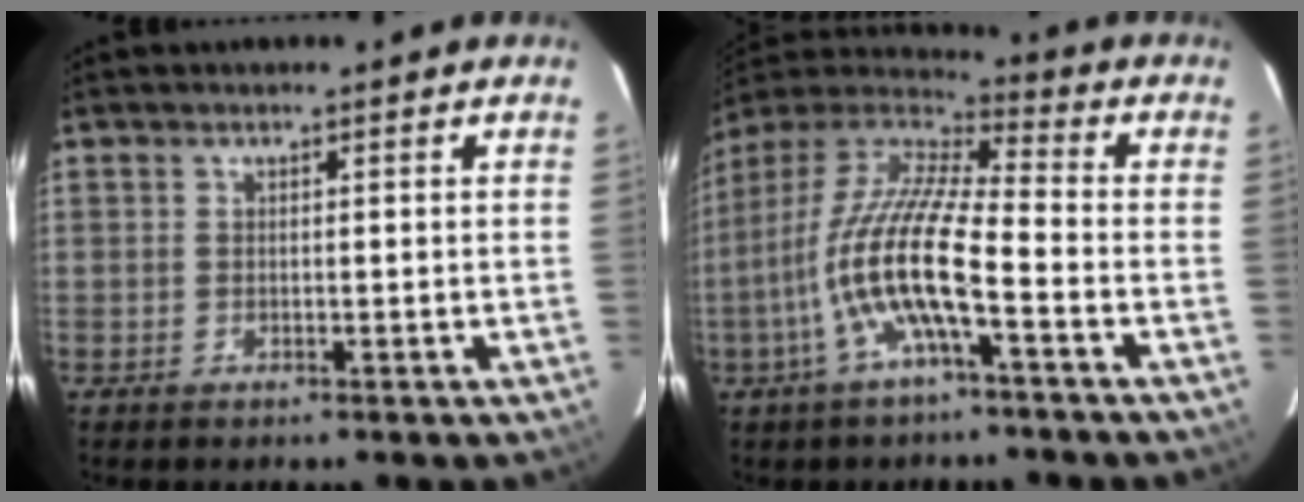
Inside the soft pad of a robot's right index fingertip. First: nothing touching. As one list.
[{"total": 15.4, "force": [-5.1, 2.6, 14.3], "torque": [-0.271, -0.008, -0.104]}]